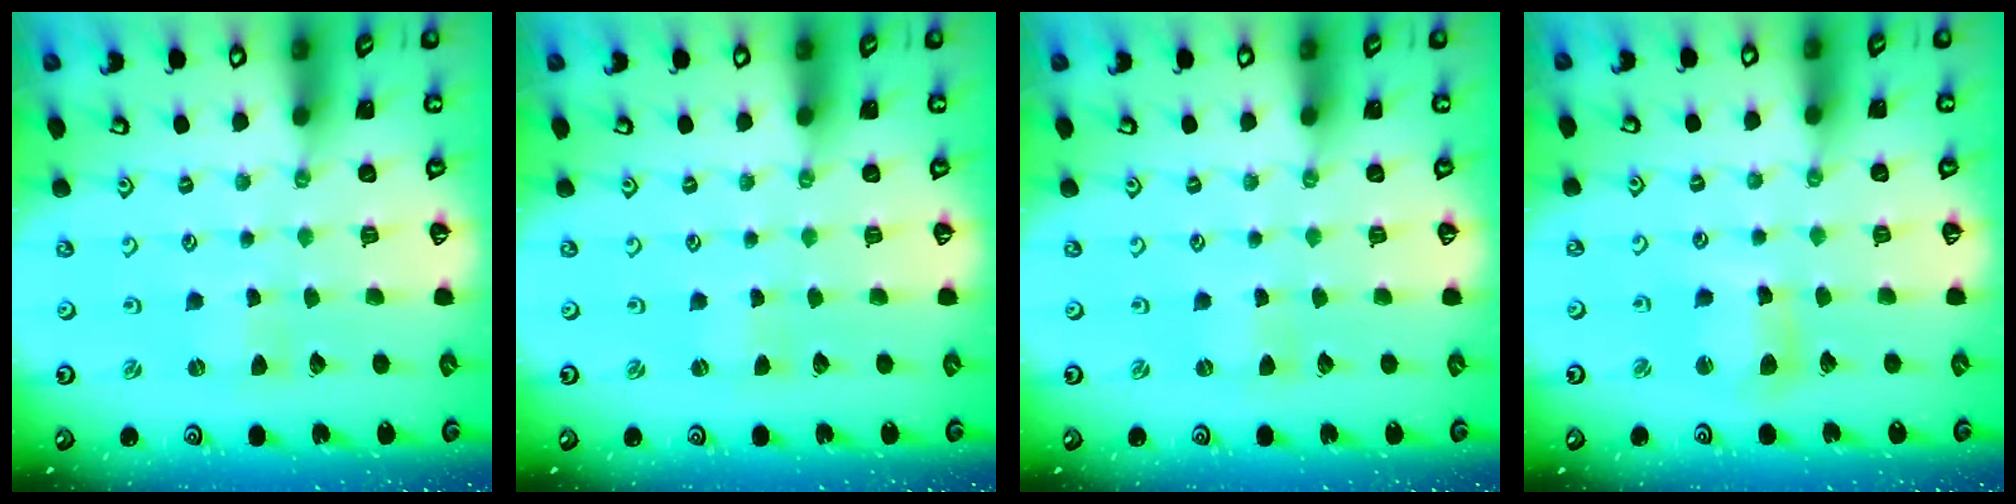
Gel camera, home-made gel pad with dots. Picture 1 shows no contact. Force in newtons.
{"total": 0.0}
{"total": 0.0}
{"total": 6.8, "press": 6.7, "slide": 1.0}